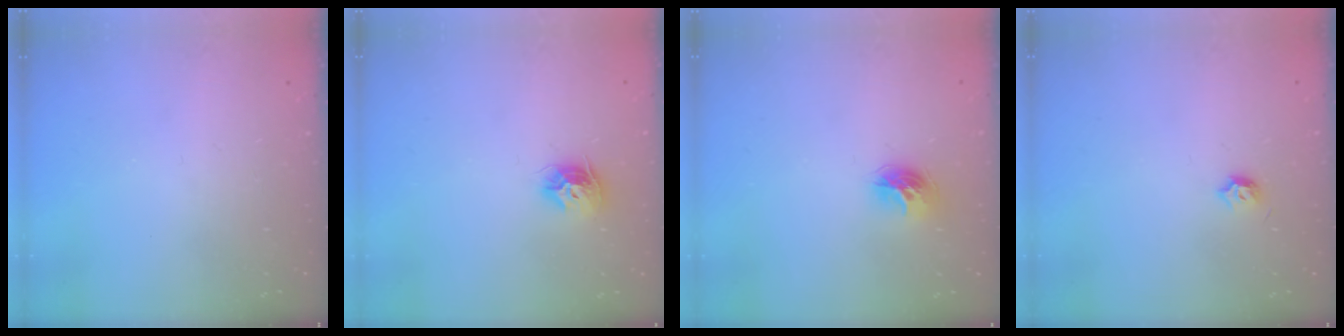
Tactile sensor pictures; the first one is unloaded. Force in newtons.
{"total": 9.3, "press": 9.3, "slide": 0.2}
{"total": 9.5, "press": 9.5, "slide": 0.4}
{"total": 3.7, "press": 3.6, "slide": 0.9}